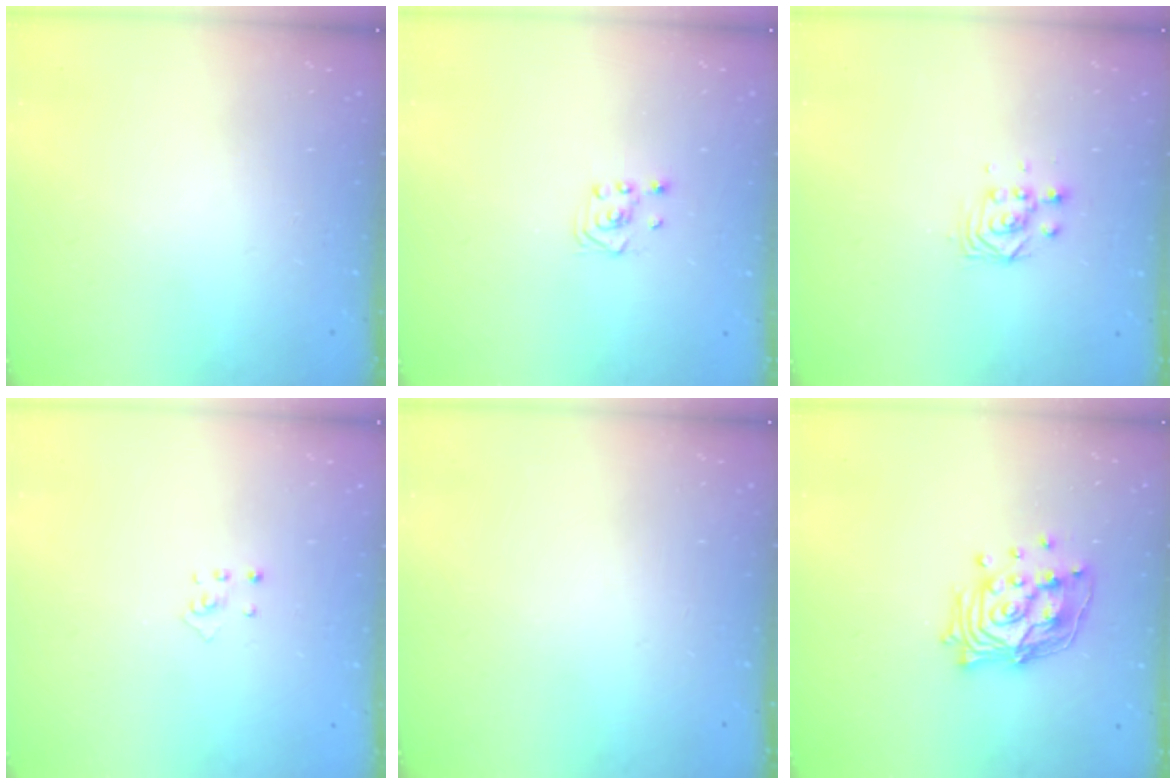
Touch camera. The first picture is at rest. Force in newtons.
{"total": 2.3, "press": 2.2, "slide": 0.8}
{"total": 3.0, "press": 3.0, "slide": 0.0}
{"total": 2.9, "press": 2.9, "slide": 0.3}
{"total": 0.0}
{"total": 14.8, "press": 14.6, "slide": 2.2}